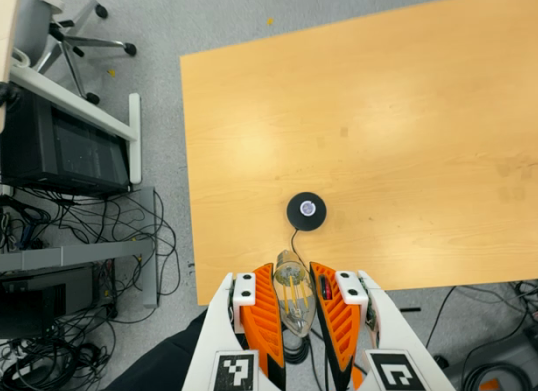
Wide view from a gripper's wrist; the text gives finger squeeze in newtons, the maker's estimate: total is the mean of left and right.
{"total": 20.2, "left": 21.7, "right": 18.7}